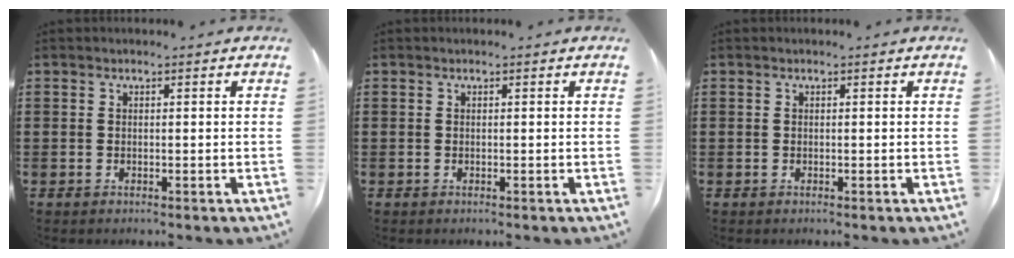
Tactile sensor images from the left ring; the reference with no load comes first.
{"total": 0.0}
{"total": 0.0}